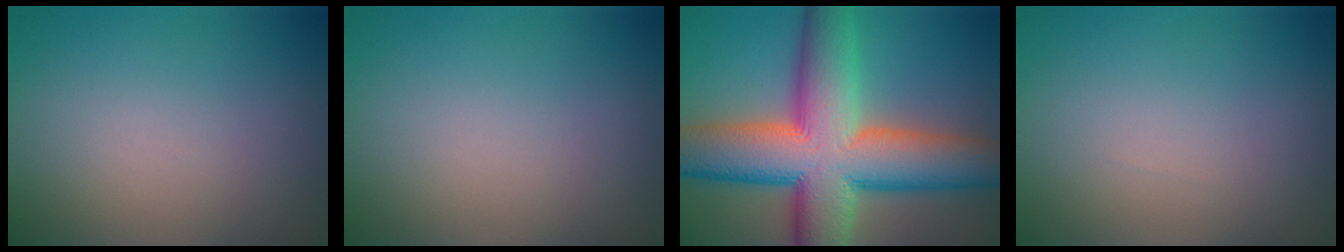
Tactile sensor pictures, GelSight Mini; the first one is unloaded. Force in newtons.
{"total": 0.0}
{"total": 14.8, "press": 14.8, "slide": 0.7}
{"total": 0.0}